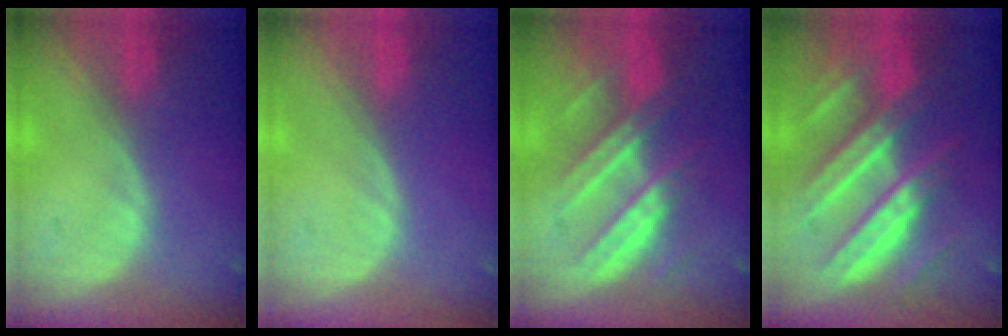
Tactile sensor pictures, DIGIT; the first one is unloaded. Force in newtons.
{"total": 0.0}
{"total": 7.9, "press": 7.9, "slide": 0.4}
{"total": 11.3, "press": 11.2, "slide": 1.1}